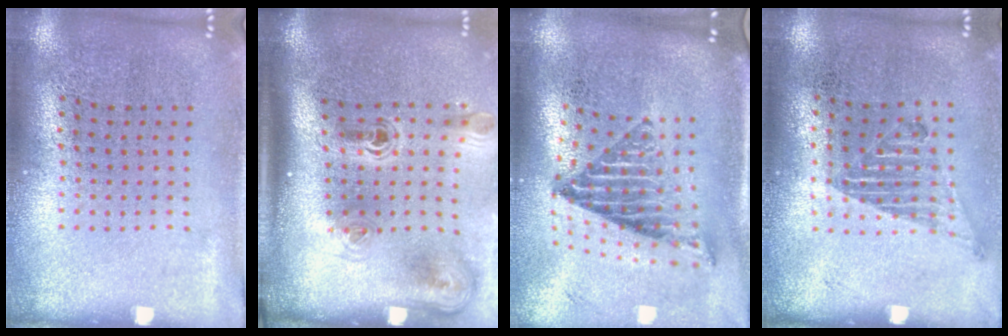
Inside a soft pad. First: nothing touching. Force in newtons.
{"total": 2.3, "press": 1.5, "slide": 1.8}
{"total": 1.6, "press": 1.3, "slide": 1.0}
{"total": 1.0, "press": 0.9, "slide": 0.4}